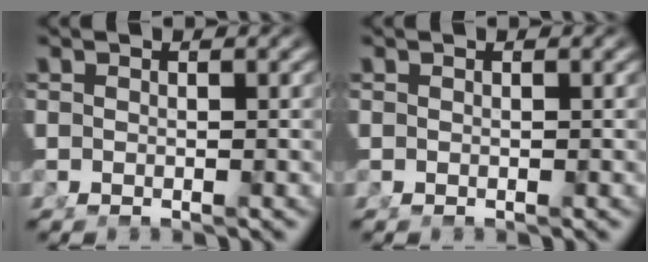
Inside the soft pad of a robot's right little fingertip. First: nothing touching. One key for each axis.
{"total": 0.0}